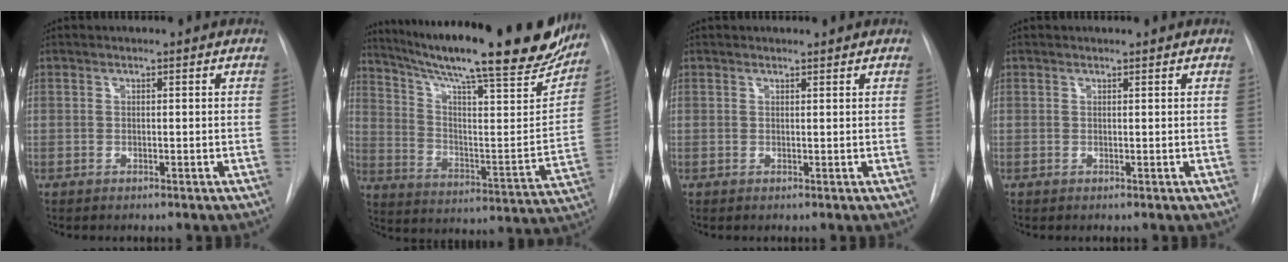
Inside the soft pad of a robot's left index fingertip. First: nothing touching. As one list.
[{"total": 29.8, "force": [24.3, 3.9, 16.9], "torque": [-0.268, -0.058, 0.329]}, {"total": 1.8, "force": [1.8, 0.3, 0.3], "torque": [-0.007, 0.008, 0.022]}, {"total": 1.2, "force": [1.1, 0.1, 0.2], "torque": [-0.006, 0.007, 0.014]}]